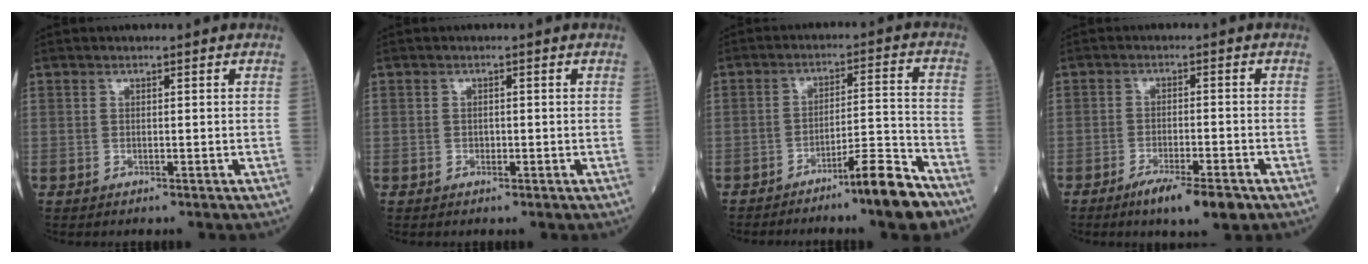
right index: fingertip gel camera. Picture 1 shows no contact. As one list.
[{"total": 0.7, "force": [-0.3, 0.5, 0.4], "torque": [-0.007, 0.001, -0.004]}, {"total": 8.9, "force": [-6.5, -0.1, 6.0], "torque": [-0.083, 0.001, -0.109]}, {"total": 6.9, "force": [-4.4, 0.8, 5.2], "torque": [-0.078, -0.010, -0.069]}]